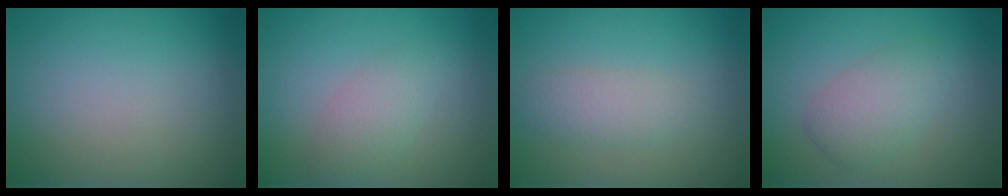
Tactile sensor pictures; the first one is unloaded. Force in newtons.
{"total": 2.1, "press": 2.1, "slide": 0.1}
{"total": 2.0, "press": 2.0, "slide": 0.0}
{"total": 2.7, "press": 2.7, "slide": 0.1}